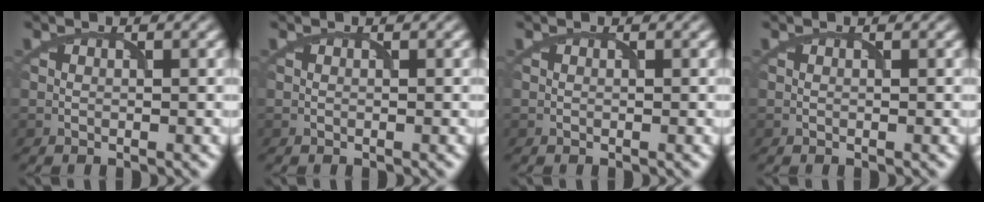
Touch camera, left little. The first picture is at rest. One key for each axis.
{"total": 0.0}
{"total": 0.0}
{"total": 0.0}